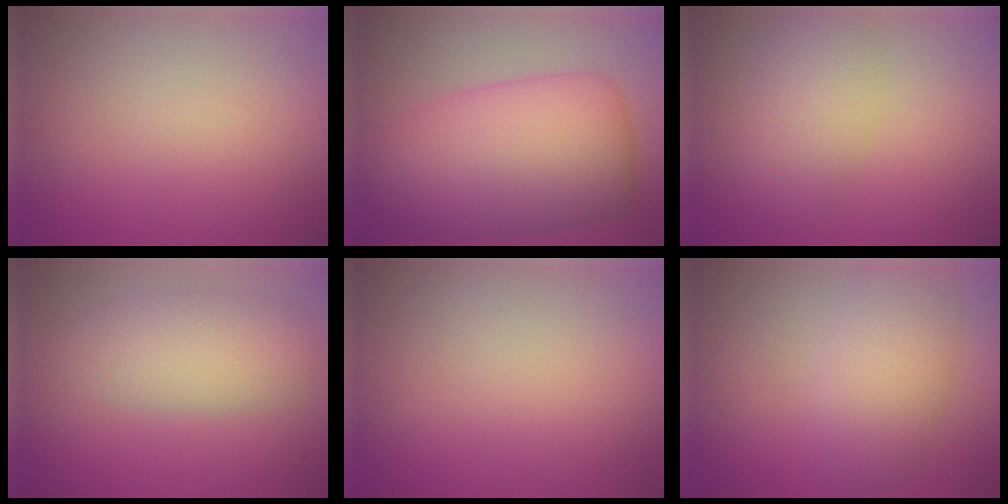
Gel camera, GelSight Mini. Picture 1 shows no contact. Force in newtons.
{"total": 10.5, "press": 10.5, "slide": 0.2}
{"total": 3.9, "press": 3.9, "slide": 0.1}
{"total": 4.6, "press": 4.5, "slide": 0.3}
{"total": 0.0}
{"total": 5.1, "press": 5.1, "slide": 0.5}